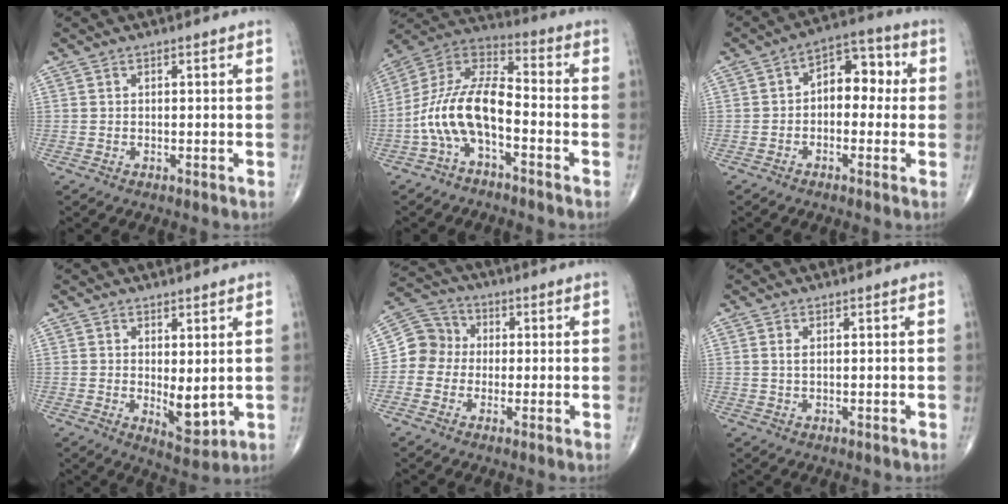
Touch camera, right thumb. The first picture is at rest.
{"total": 13.5, "force": [-4.5, 6.0, 11.3], "torque": [-0.226, 0.063, -0.094]}
{"total": 8.5, "force": [0.3, 5.6, 6.4], "torque": [-0.055, 0.034, -0.010]}
{"total": 5.4, "force": [0.3, 2.4, 4.8], "torque": [-0.062, -0.019, 0.015]}
{"total": 7.2, "force": [-0.4, 6.8, 2.4], "torque": [-0.020, 0.026, -0.022]}
{"total": 1.2, "force": [0.4, 0.5, 1.0], "torque": [-0.024, 0.003, 0.010]}